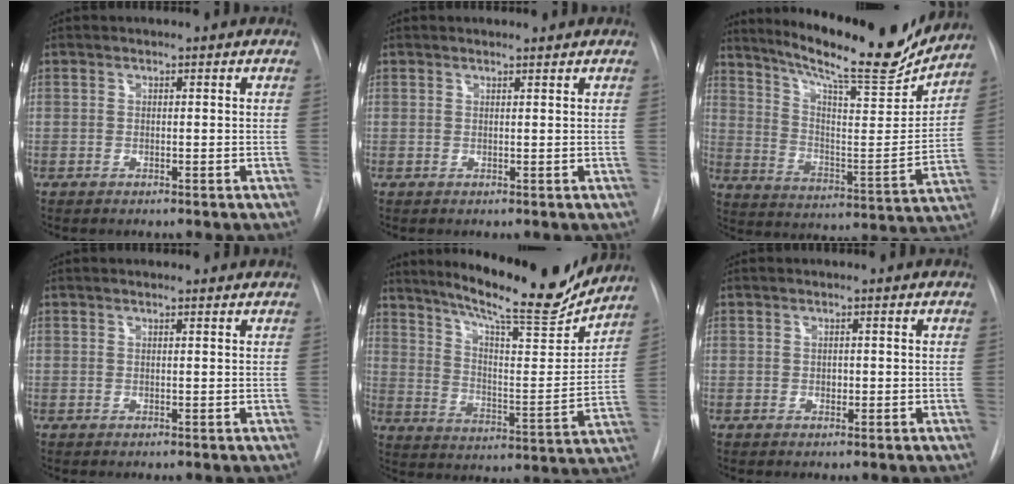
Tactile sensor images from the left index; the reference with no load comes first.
{"total": 1.1, "force": [1.0, 0.0, 0.3], "torque": [-0.006, 0.005, 0.019]}
{"total": 20.4, "force": [17.9, 2.3, 9.4], "torque": [-0.156, -0.039, 0.266]}
{"total": 2.0, "force": [1.8, 0.2, 0.8], "torque": [-0.013, 0.017, 0.022]}
{"total": 18.7, "force": [16.7, 1.7, 8.3], "torque": [-0.135, -0.037, 0.245]}
{"total": 0.7, "force": [0.0, 0.6, 0.5], "torque": [-0.005, 0.001, -0.001]}